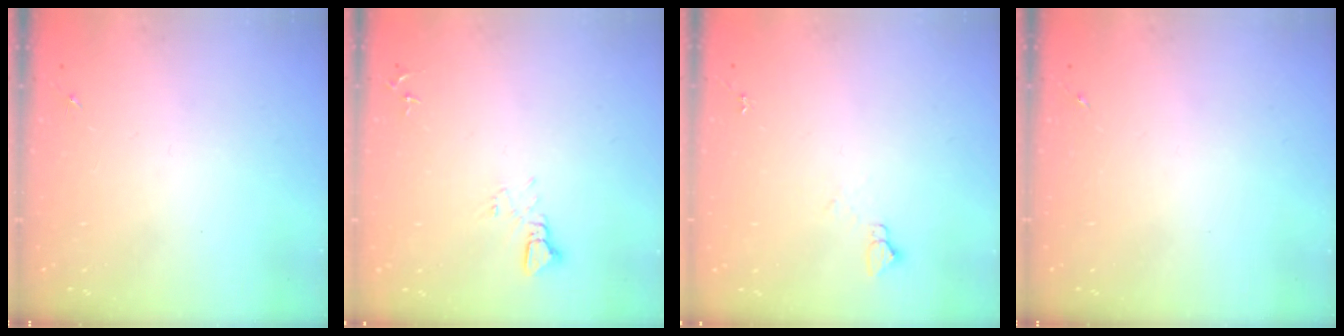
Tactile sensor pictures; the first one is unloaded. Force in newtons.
{"total": 3.4, "press": 3.4, "slide": 0.4}
{"total": 3.1, "press": 3.1, "slide": 0.3}
{"total": 0.0}